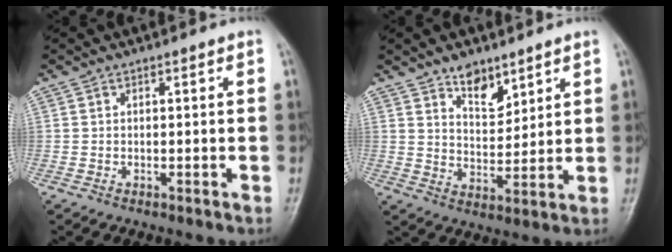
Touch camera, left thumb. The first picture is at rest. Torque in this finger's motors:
{"motor_torque": [0.31, -0.12, 0.62, -0.42, 0.08]}